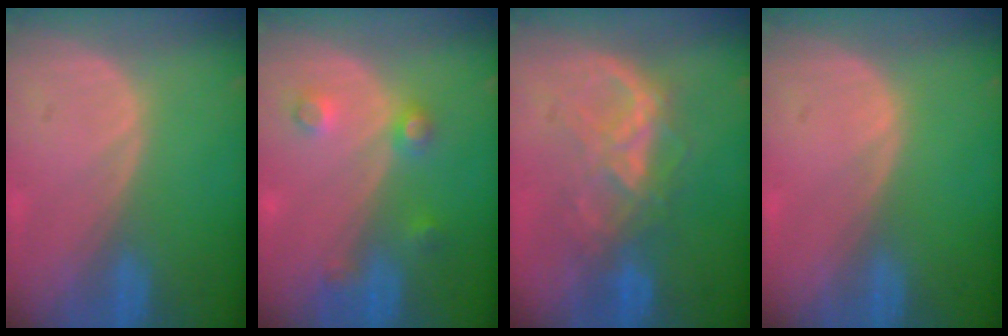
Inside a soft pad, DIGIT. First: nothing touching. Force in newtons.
{"total": 4.0, "press": 3.5, "slide": 1.9}
{"total": 6.4, "press": 6.4, "slide": 0.8}
{"total": 0.0}